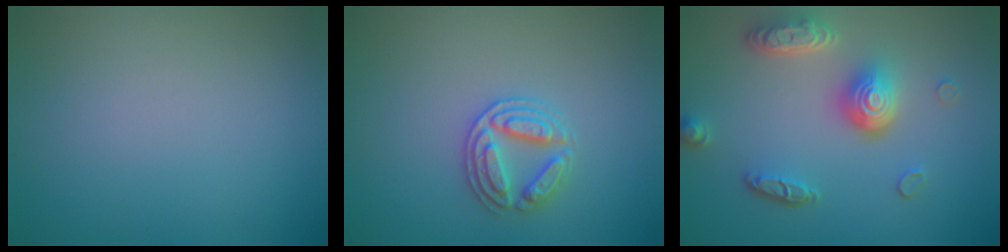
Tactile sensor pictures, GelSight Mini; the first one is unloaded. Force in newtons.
{"total": 2.8, "press": 2.7, "slide": 0.4}
{"total": 5.1, "press": 3.8, "slide": 3.4}